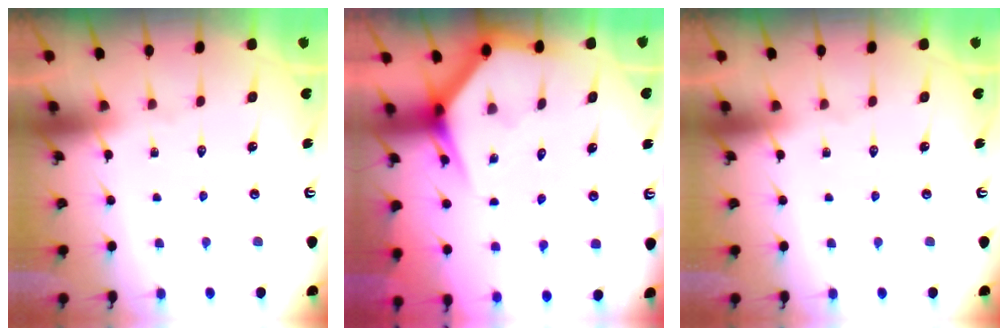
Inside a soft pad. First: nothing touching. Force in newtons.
{"total": 3.6, "press": 3.6, "slide": 0.2}
{"total": 0.0}